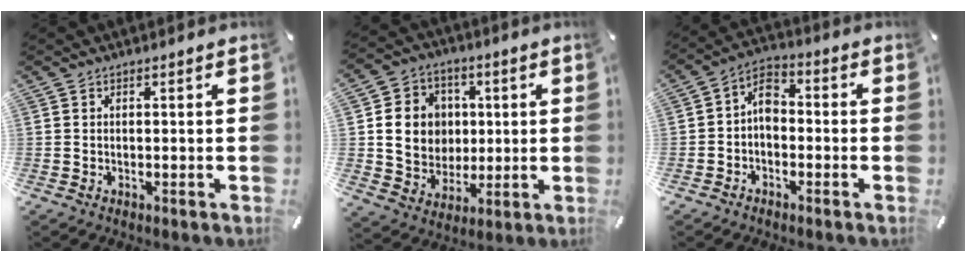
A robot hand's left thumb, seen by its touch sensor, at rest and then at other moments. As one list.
[{"total": 12.3, "force": [1.4, 11.3, 4.8], "torque": [-0.079, 0.007, 0.036]}, {"total": 6.5, "force": [-1.9, 4.9, 3.8], "torque": [-0.079, 0.013, -0.038]}]